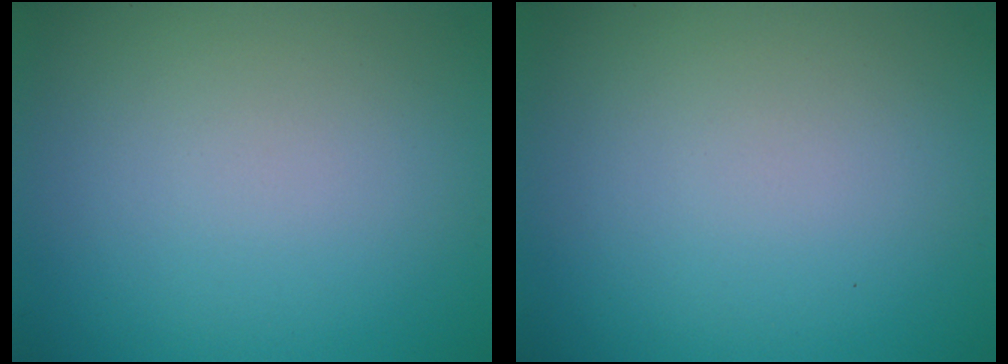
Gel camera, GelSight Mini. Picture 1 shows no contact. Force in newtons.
{"total": 0.0}